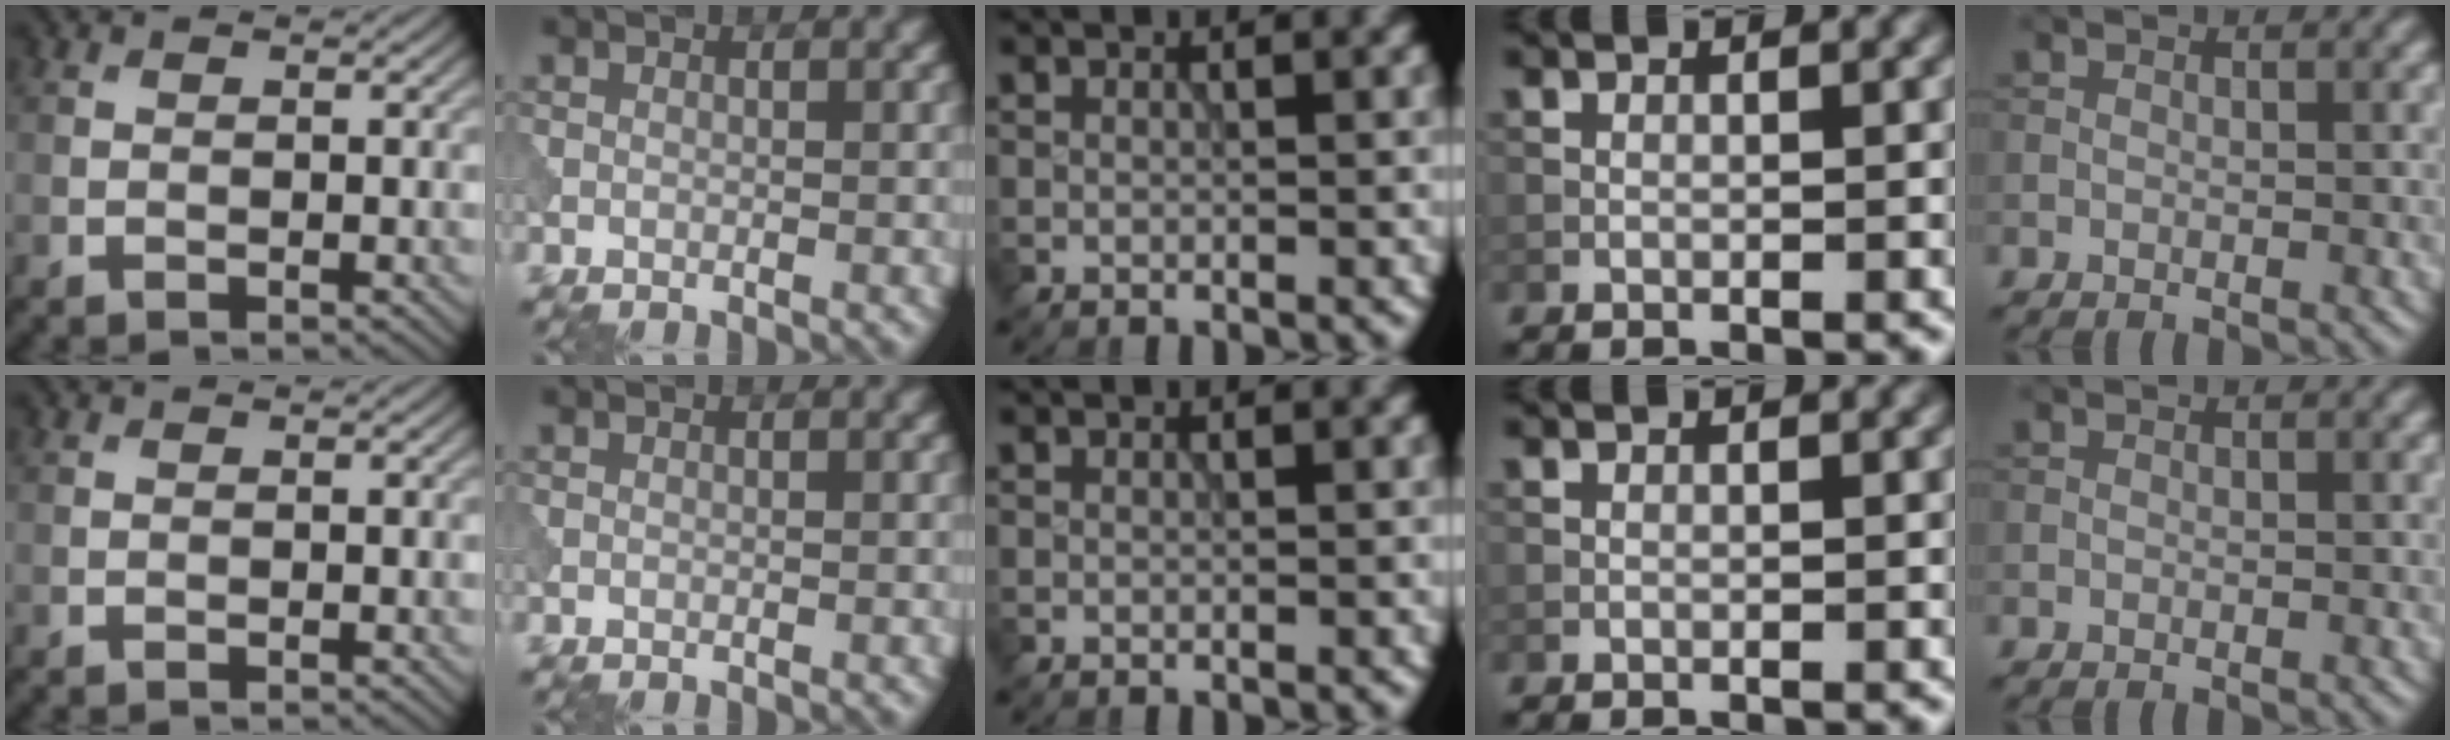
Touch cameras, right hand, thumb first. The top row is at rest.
{}